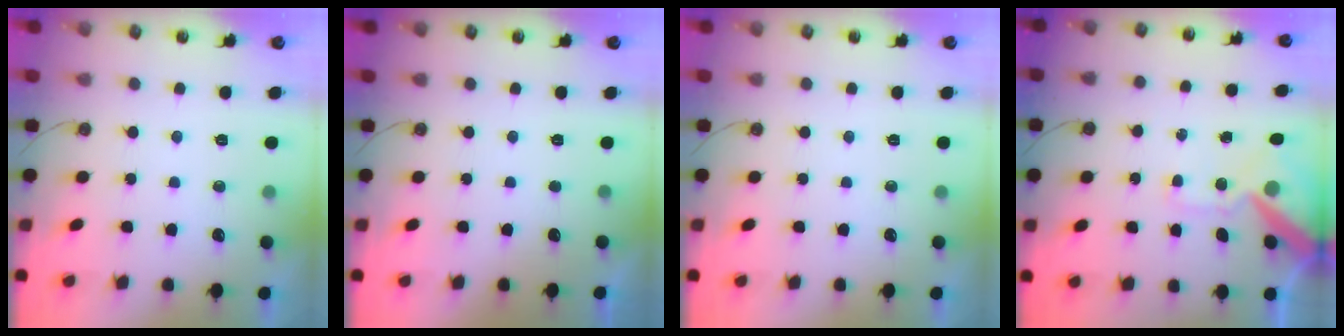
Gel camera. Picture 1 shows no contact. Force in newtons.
{"total": 0.0}
{"total": 0.0}
{"total": 13.1, "press": 12.9, "slide": 2.2}